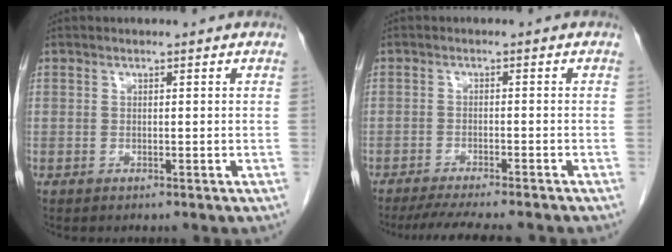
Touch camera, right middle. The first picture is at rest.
{"total": 10.5, "force": [-9.2, 0.9, 4.9], "torque": [-0.065, -0.016, -0.130]}